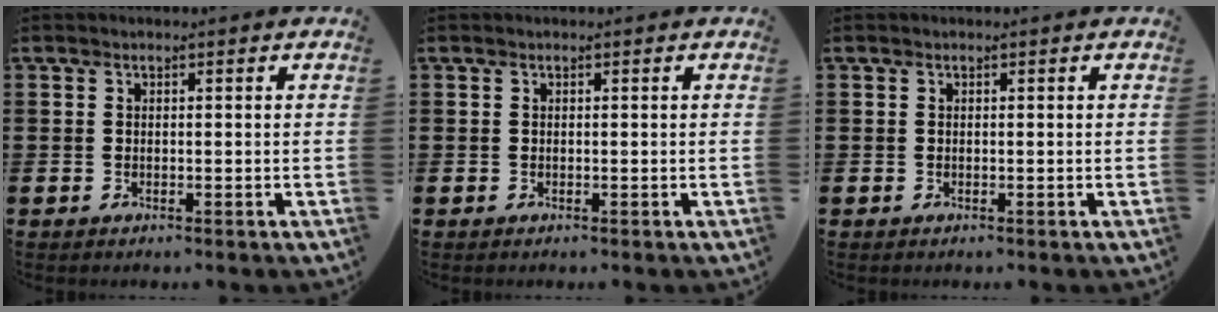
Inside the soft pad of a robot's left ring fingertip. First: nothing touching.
{"total": 0.0}
{"total": 0.0}